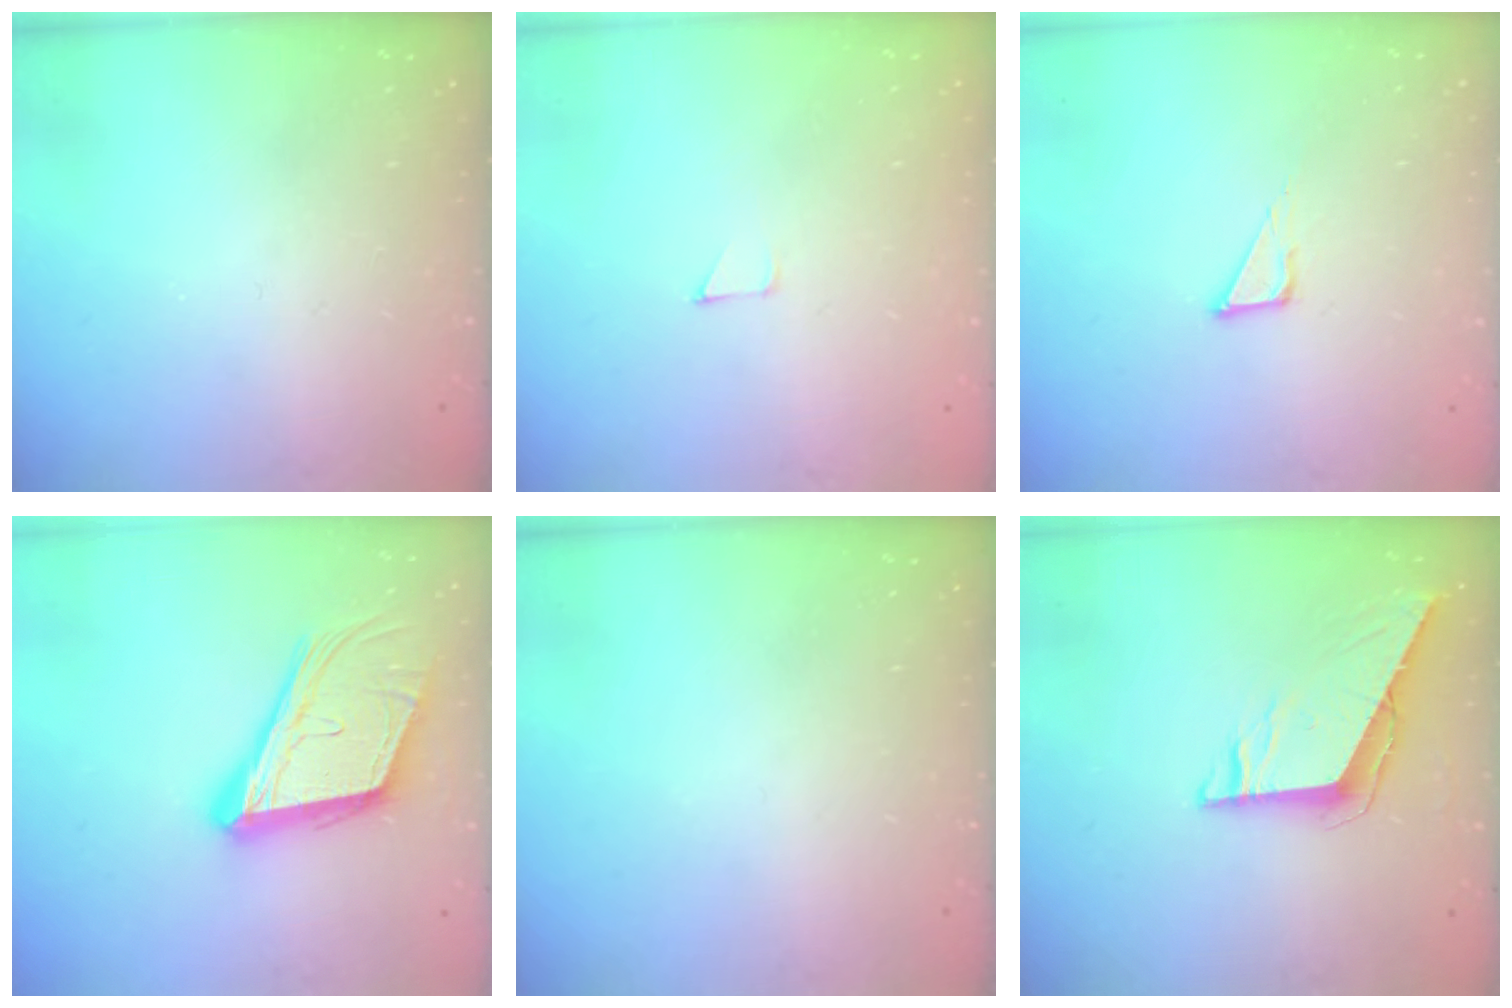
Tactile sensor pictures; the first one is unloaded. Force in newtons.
{"total": 2.7, "press": 2.7, "slide": 0.2}
{"total": 3.6, "press": 3.6, "slide": 0.3}
{"total": 20.0, "press": 19.6, "slide": 3.9}
{"total": 0.0}
{"total": 7.2, "press": 7.2, "slide": 0.5}